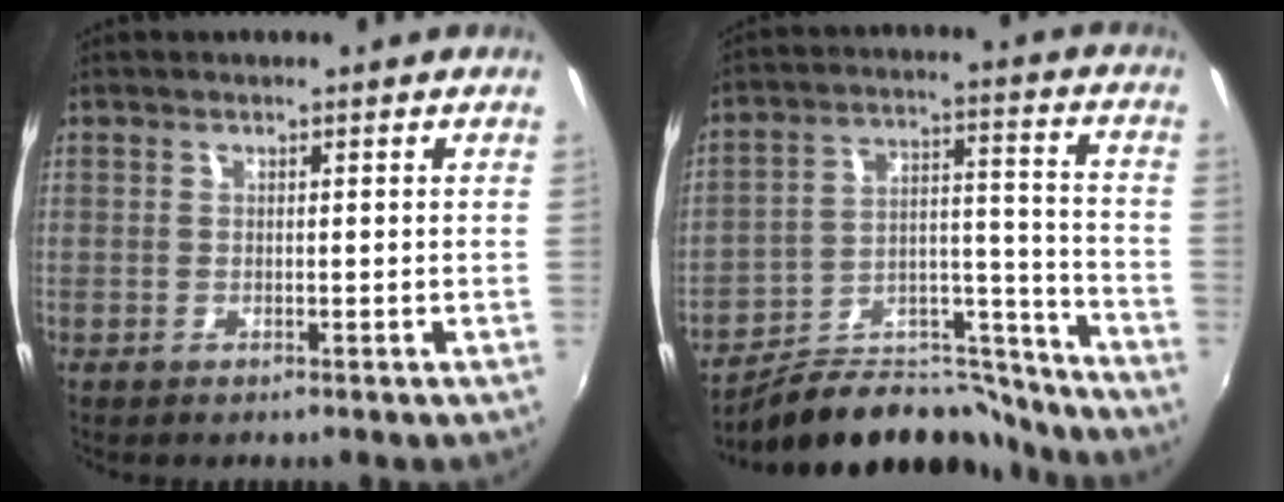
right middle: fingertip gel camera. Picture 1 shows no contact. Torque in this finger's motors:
{"motor_torque": [-1.14, -1.00, -0.92, -0.21]}